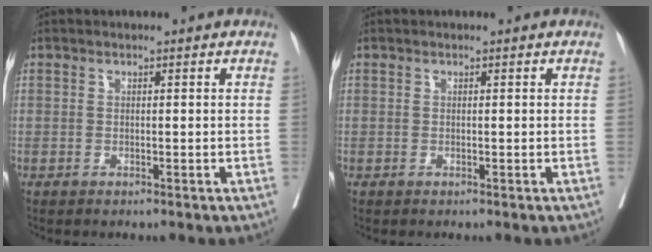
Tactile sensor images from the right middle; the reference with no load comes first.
{"total": 0.0}